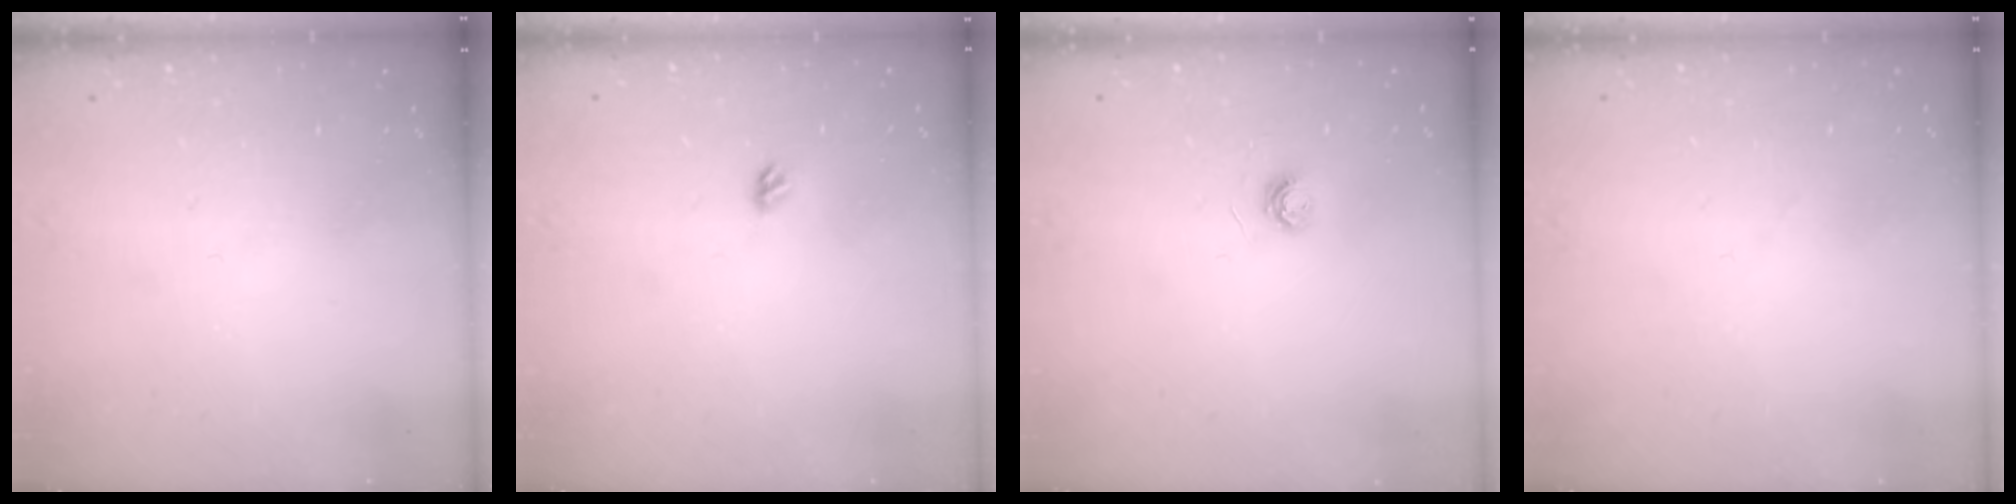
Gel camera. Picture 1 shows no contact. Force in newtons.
{"total": 3.5, "press": 3.5, "slide": 0.8}
{"total": 4.5, "press": 4.5, "slide": 0.5}
{"total": 1.1, "press": 1.1, "slide": 0.1}